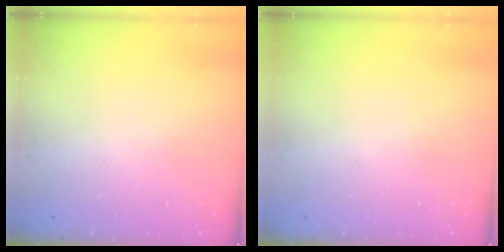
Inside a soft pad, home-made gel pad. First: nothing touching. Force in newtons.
{"total": 0.0}